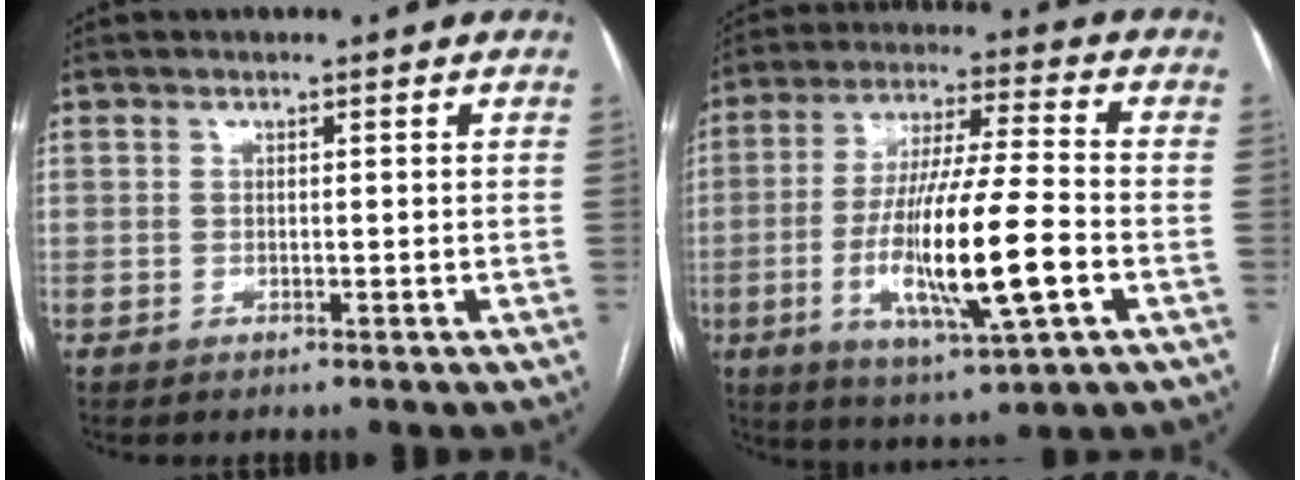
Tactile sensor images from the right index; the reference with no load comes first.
{"total": 16.9, "force": [-4.3, 1.5, 16.2], "torque": [-0.310, -0.016, -0.072]}